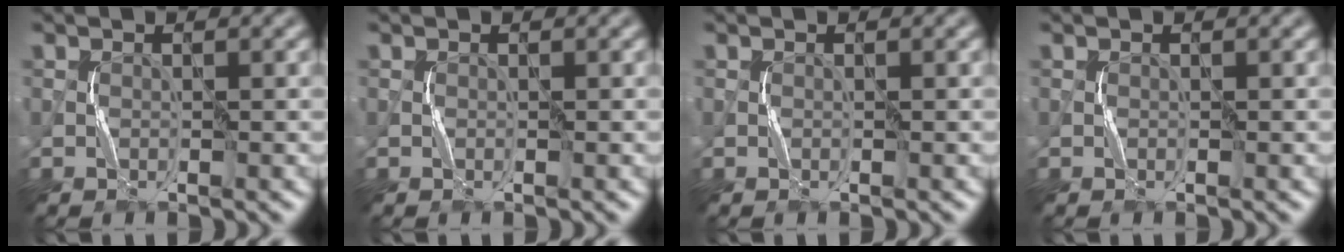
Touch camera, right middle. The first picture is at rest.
{"total": 0.0}
{"total": 0.0}
{"total": 0.0}